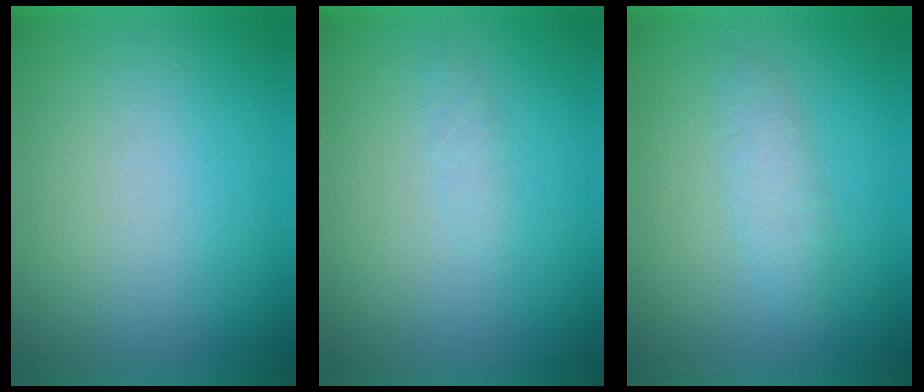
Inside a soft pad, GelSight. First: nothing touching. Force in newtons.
{"total": 1.2}
{"total": 2.3}